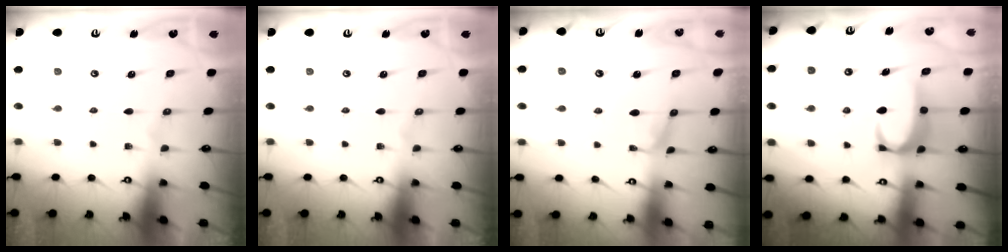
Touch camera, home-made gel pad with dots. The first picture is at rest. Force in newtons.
{"total": 0.0}
{"total": 0.6, "press": 0.4, "slide": 0.5}
{"total": 3.2, "press": 3.2, "slide": 0.4}